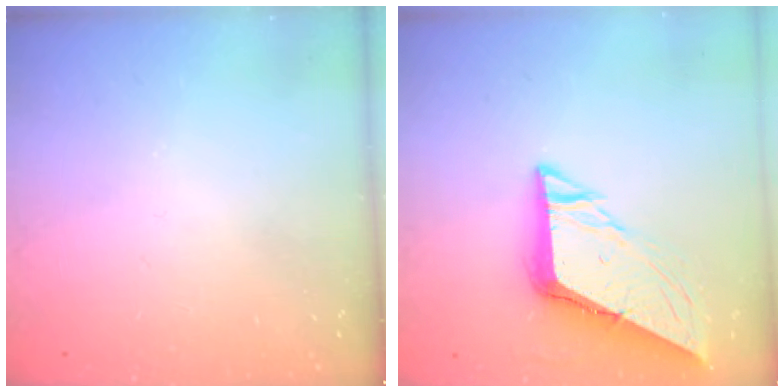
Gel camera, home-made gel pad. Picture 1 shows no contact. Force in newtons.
{"total": 8.9, "press": 8.9, "slide": 1.0}